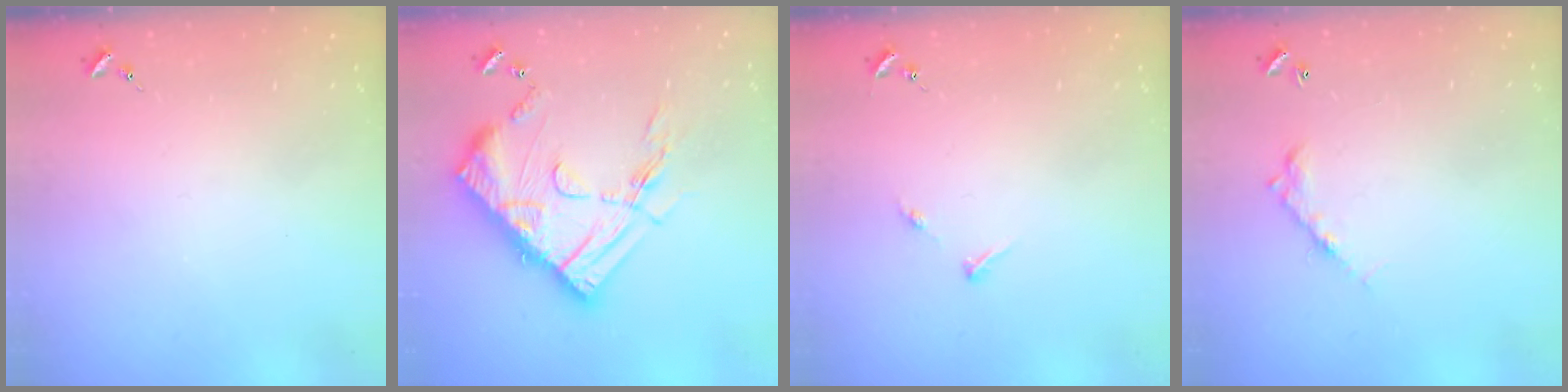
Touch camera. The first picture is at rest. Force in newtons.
{"total": 21.5, "press": 21.4, "slide": 1.6}
{"total": 5.2, "press": 5.2, "slide": 0.6}
{"total": 7.7, "press": 7.7, "slide": 0.6}